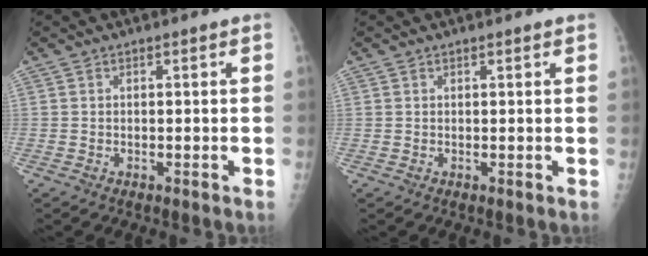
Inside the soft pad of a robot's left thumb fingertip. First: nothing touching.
{"total": 0.6, "force": [0.5, -0.1, 0.3], "torque": [-0.012, -0.004, 0.012]}